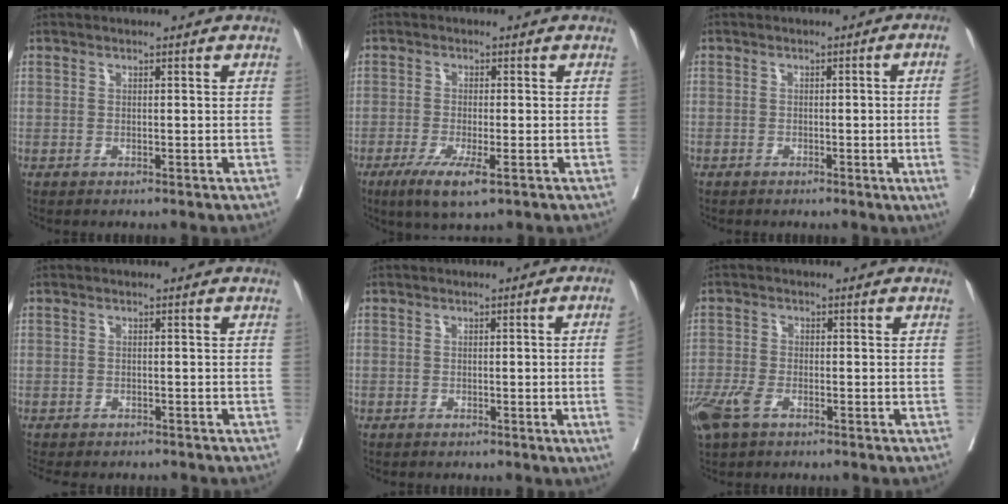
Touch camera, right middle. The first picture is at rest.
{"total": 5.7, "force": [-3.0, 0.9, 4.8], "torque": [-0.087, -0.015, -0.049]}
{"total": 5.9, "force": [-1.0, -1.8, 5.6], "torque": [-0.055, -0.012, -0.016]}
{"total": 7.7, "force": [-6.8, 2.7, 2.5], "torque": [-0.038, -0.004, -0.087]}
{"total": 4.0, "force": [-0.7, -1.6, 3.7], "torque": [-0.044, -0.009, -0.010]}
{"total": 5.5, "force": [-3.4, 2.3, 3.7], "torque": [-0.087, -0.010, -0.066]}